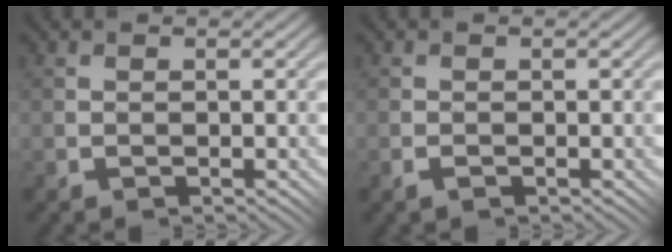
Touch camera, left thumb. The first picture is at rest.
{"total": 0.7, "force": [-0.3, 0.2, 0.6], "torque": [-0.010, 0.001, -0.005]}